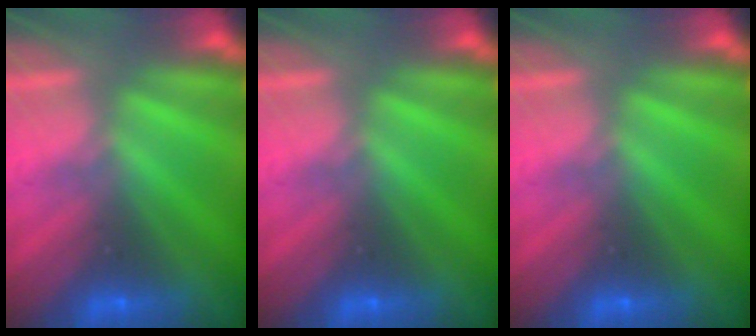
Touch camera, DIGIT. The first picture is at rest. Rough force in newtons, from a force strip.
{"total": 0.0}
{"total": 0.0}